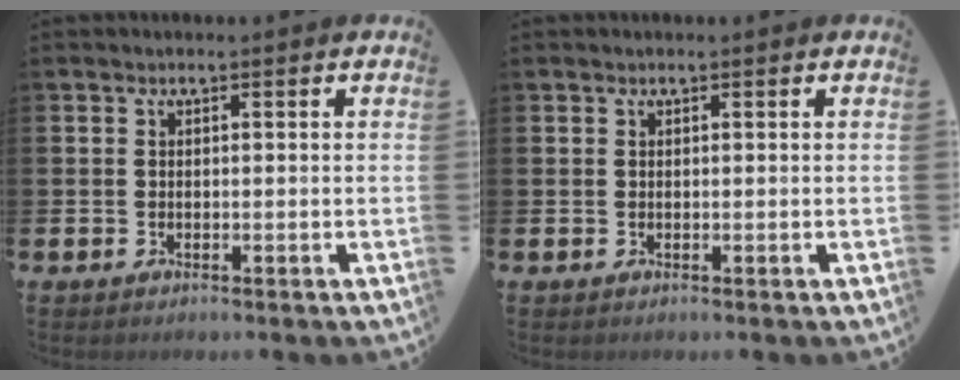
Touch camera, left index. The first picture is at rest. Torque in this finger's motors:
{"motor_torque": [-0.28, -0.31, 0.08, -0.09]}